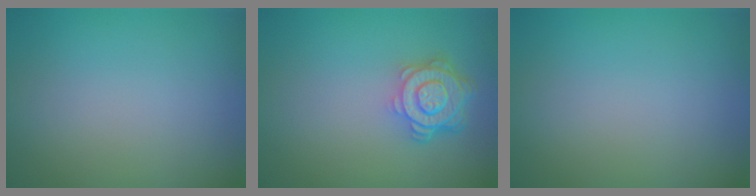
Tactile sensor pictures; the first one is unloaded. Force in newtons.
{"total": 4.7, "press": 3.6, "slide": 3.0}
{"total": 0.0}